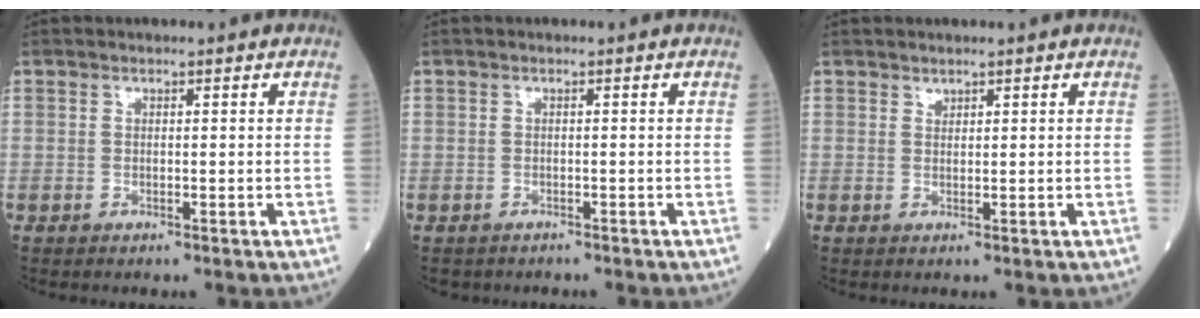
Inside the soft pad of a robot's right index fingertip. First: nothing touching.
{"total": 1.4, "force": [-1.1, 0.7, -0.2], "torque": [-0.005, 0.002, -0.019]}
{"total": 0.6, "force": [0.6, 0.2, 0.1], "torque": [-0.002, -0.003, 0.010]}